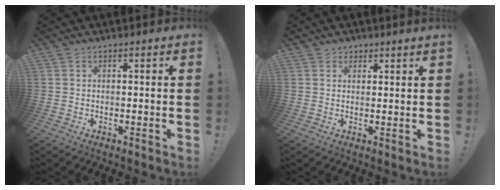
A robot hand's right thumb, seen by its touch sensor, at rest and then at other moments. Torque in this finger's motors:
{"motor_torque": [0.00, 0.00, 0.24, 0.09, 0.00]}